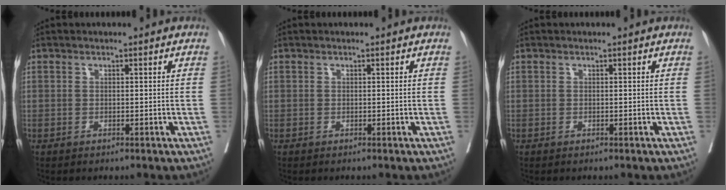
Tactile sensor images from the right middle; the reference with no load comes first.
{"total": 0.0}
{"total": 0.0}